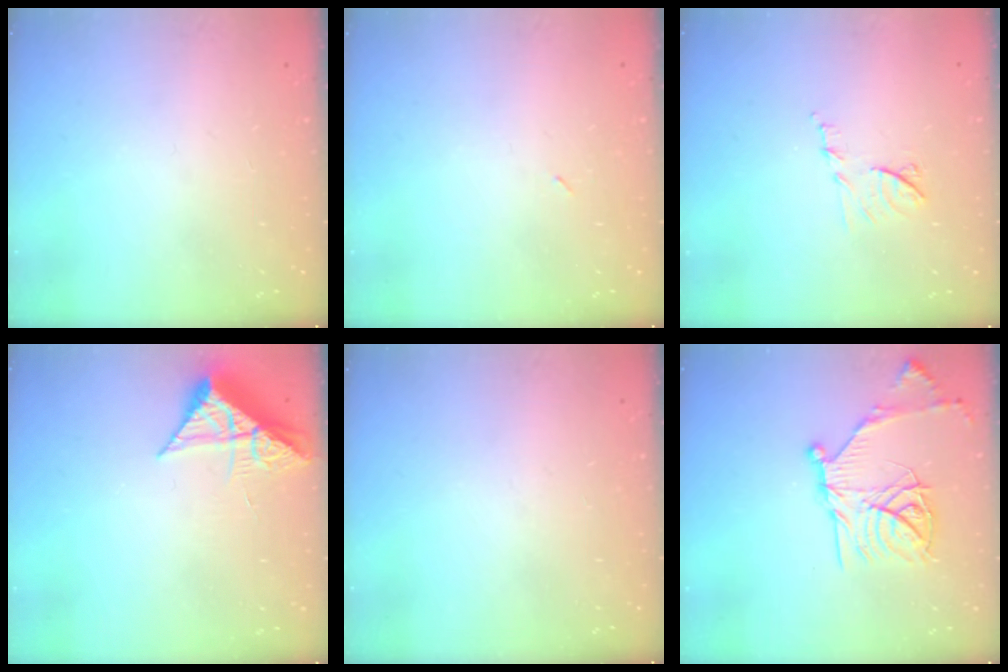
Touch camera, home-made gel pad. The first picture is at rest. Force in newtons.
{"total": 2.1, "press": 1.9, "slide": 1.0}
{"total": 7.4, "press": 7.4, "slide": 0.4}
{"total": 7.6, "press": 7.6, "slide": 0.4}
{"total": 0.0}
{"total": 19.9, "press": 19.8, "slide": 1.5}